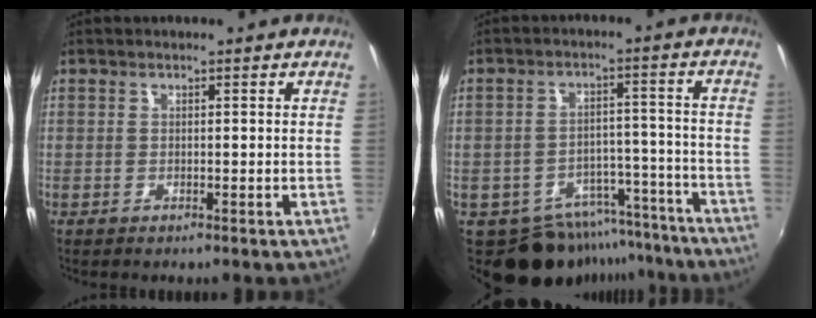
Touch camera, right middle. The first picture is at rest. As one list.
[{"total": 14.7, "force": [-12.0, 7.2, 4.2], "torque": [-0.077, 0.028, -0.148]}]